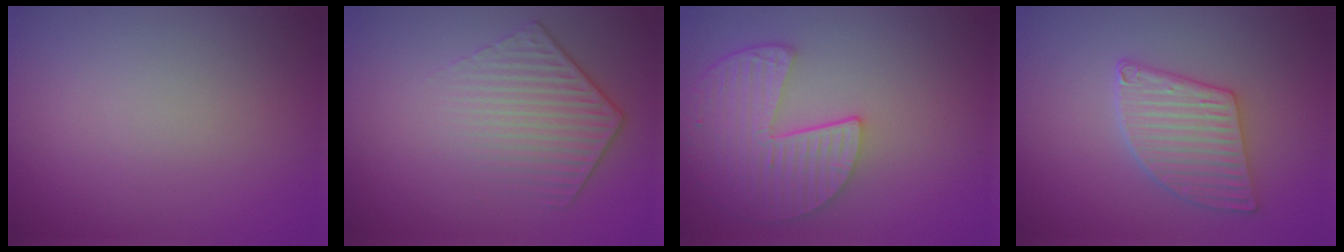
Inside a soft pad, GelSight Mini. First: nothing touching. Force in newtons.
{"total": 4.4, "press": 3.2, "slide": 3.1}
{"total": 5.4, "press": 4.3, "slide": 3.2}
{"total": 4.1, "press": 3.6, "slide": 1.8}